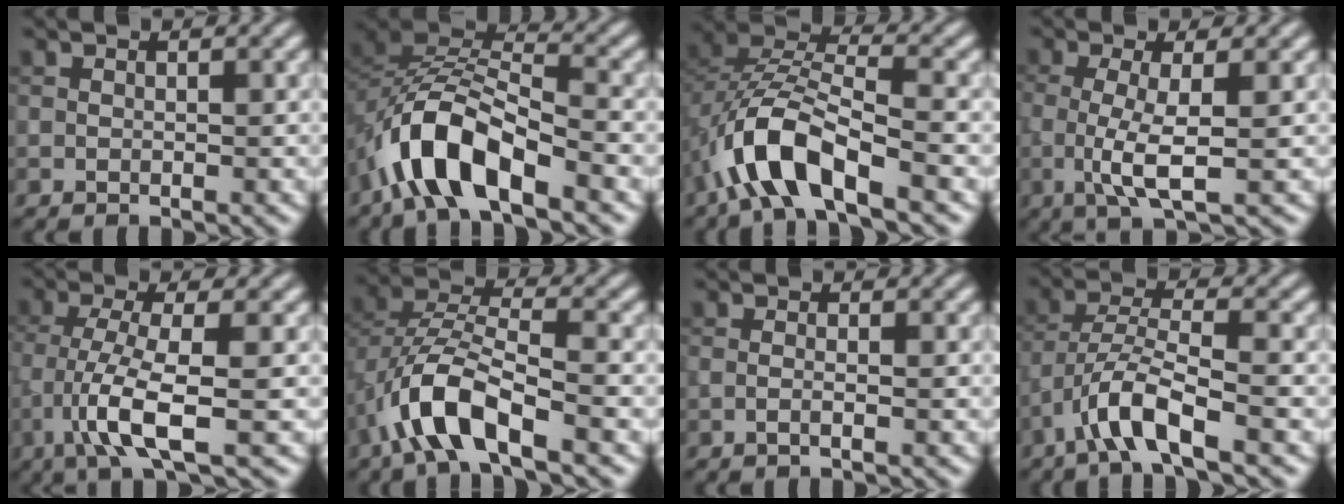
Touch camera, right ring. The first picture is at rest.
{"total": 8.4, "force": [-4.8, 3.6, 6.0], "torque": [-0.107, 0.010, -0.098]}
{"total": 8.1, "force": [-4.1, 3.4, 6.1], "torque": [-0.120, 0.008, -0.084]}
{"total": 4.2, "force": [-0.4, 0.9, 4.0], "torque": [-0.079, -0.007, -0.009]}
{"total": 5.4, "force": [-1.9, 1.0, 5.0], "torque": [-0.102, -0.002, -0.041]}
{"total": 7.4, "force": [-3.6, 3.1, 5.8], "torque": [-0.116, 0.004, -0.074]}
{"total": 1.0, "force": [-0.3, 0.4, 0.9], "torque": [-0.013, -0.007, -0.011]}
{"total": 5.1, "force": [-3.0, 1.1, 4.0], "torque": [-0.074, 0.008, -0.065]}